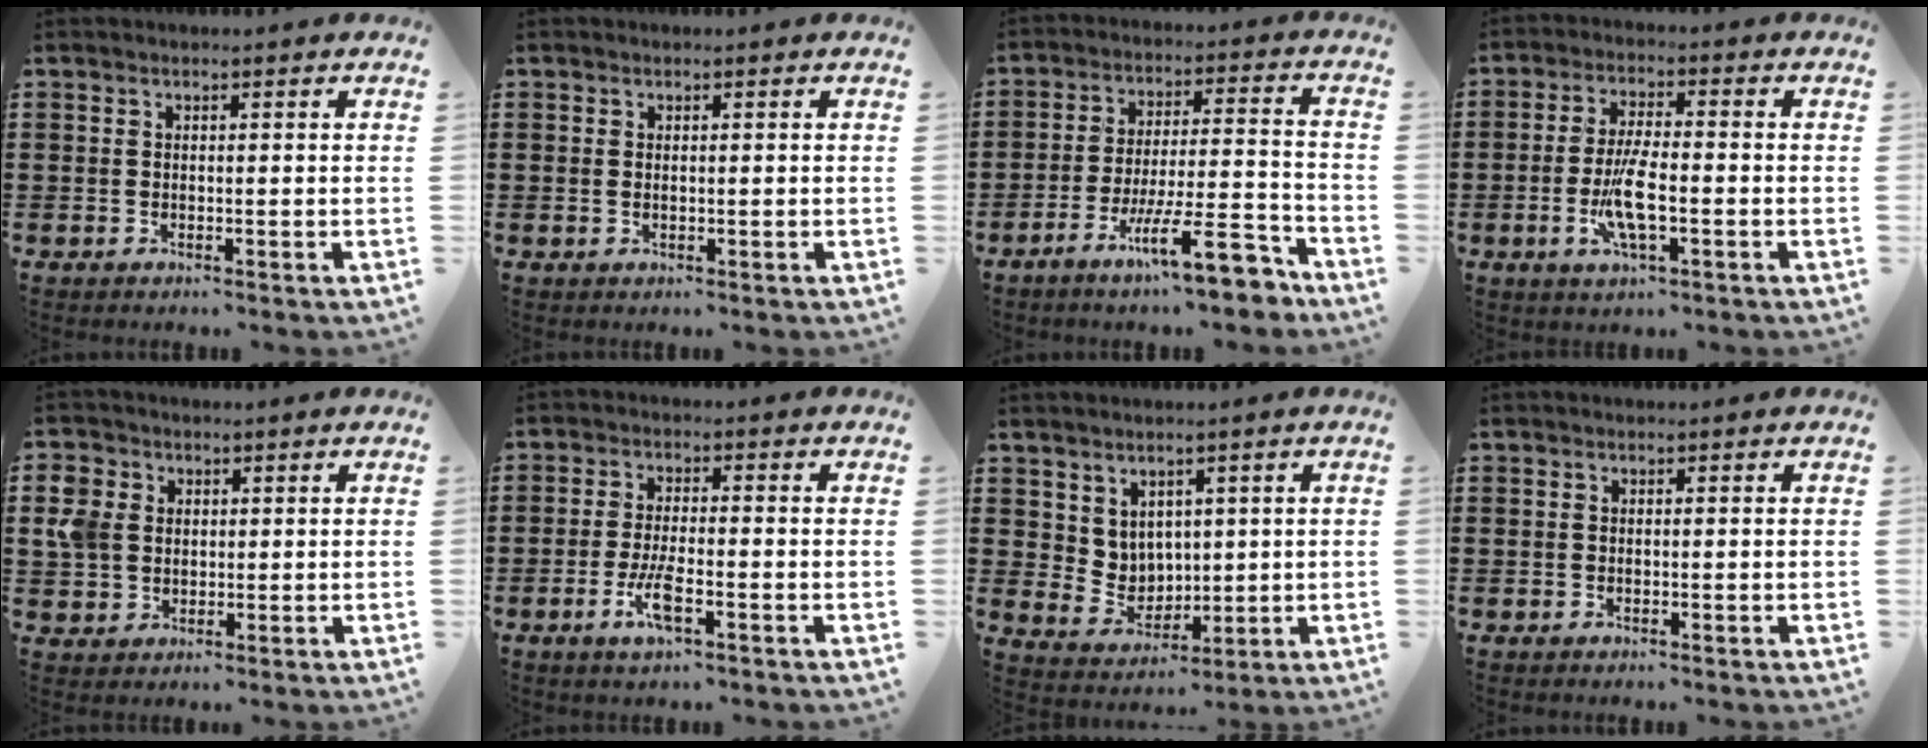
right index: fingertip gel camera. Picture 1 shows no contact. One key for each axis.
{"total": 0.6, "fx": 0.1, "fy": 0.3, "fz": 0.5, "tx": -0.012, "ty": 0.000, "tz": 0.001}
{"total": 13.0, "fx": -8.4, "fy": 2.0, "fz": 9.8, "tx": -0.159, "ty": 0.021, "tz": -0.147}
{"total": 7.2, "fx": -2.0, "fy": 1.8, "fz": 6.7, "tx": -0.145, "ty": -0.012, "tz": -0.041}
{"total": 5.6, "fx": 1.1, "fy": 4.8, "fz": 2.6, "tx": -0.087, "ty": 0.011, "tz": 0.016}
{"total": 4.6, "fx": -2.0, "fy": 0.9, "fz": 4.0, "tx": -0.087, "ty": -0.008, "tz": -0.040}
{"total": 4.9, "fx": 3.1, "fy": 3.7, "fz": 0.9, "tx": -0.039, "ty": -0.004, "tz": 0.060}
{"total": 0.0}